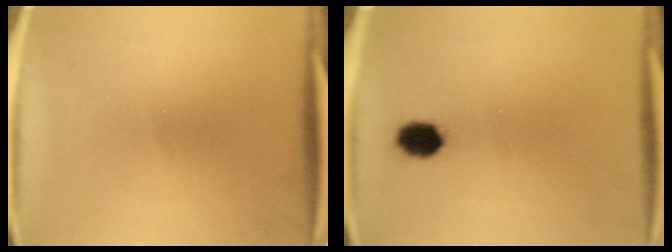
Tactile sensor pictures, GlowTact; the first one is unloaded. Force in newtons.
{"total": 5.1}